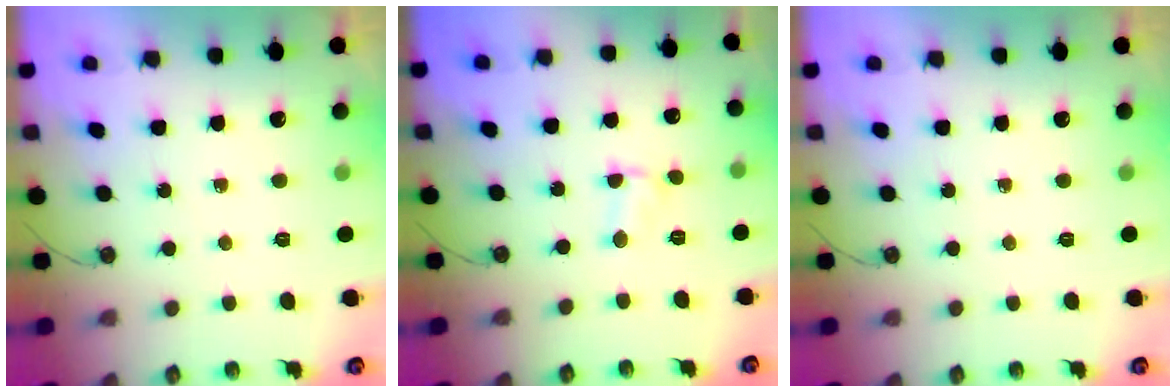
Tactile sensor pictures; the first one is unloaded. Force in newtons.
{"total": 2.3, "press": 2.3, "slide": 0.3}
{"total": 0.0}